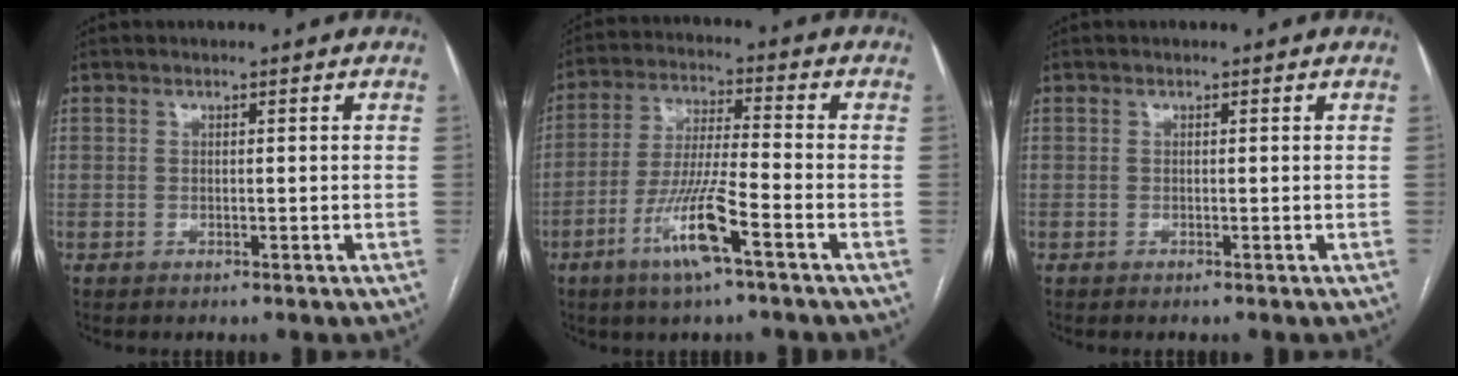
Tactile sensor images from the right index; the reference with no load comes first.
{"total": 10.5, "force": [-5.3, 0.4, 9.1], "torque": [-0.182, -0.011, -0.101]}
{"total": 0.0}